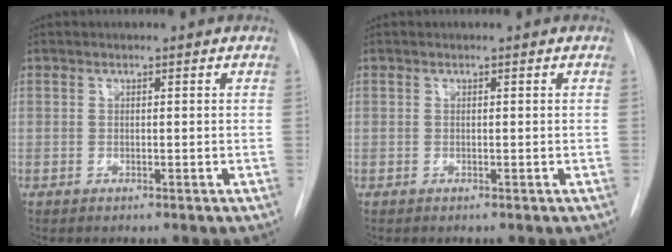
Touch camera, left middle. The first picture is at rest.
{"total": 0.0}